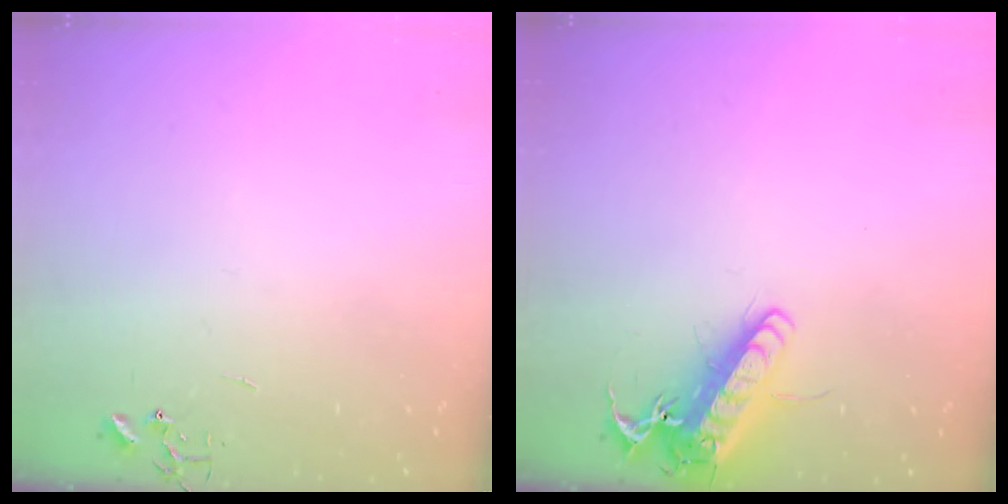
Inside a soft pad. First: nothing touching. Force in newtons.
{"total": 16.5, "press": 16.3, "slide": 2.7}